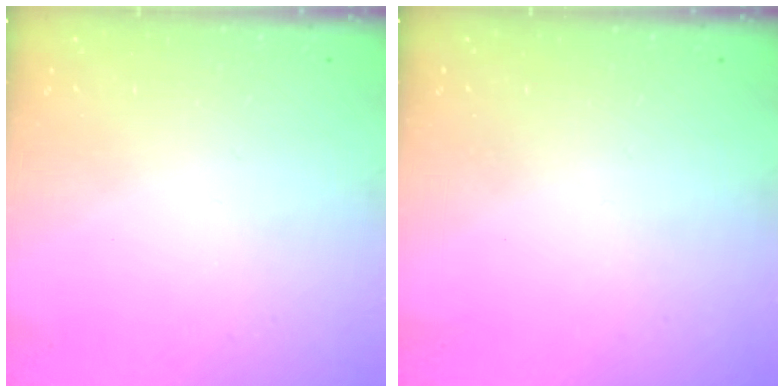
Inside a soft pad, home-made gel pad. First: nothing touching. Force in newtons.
{"total": 0.0}